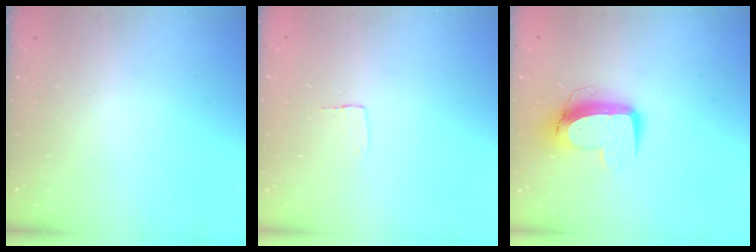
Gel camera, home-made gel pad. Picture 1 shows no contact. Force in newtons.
{"total": 3.7, "press": 3.7, "slide": 0.1}
{"total": 10.9, "press": 10.9, "slide": 1.2}